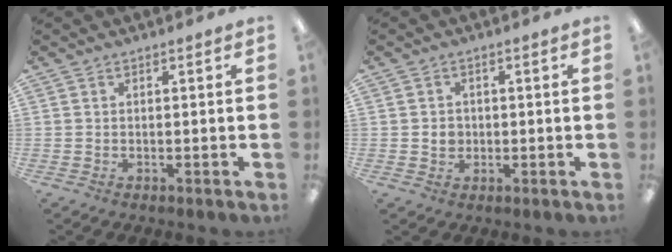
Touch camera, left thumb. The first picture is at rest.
{"total": 2.5, "force": [-0.1, 2.2, 1.1], "torque": [-0.013, 0.001, -0.006]}